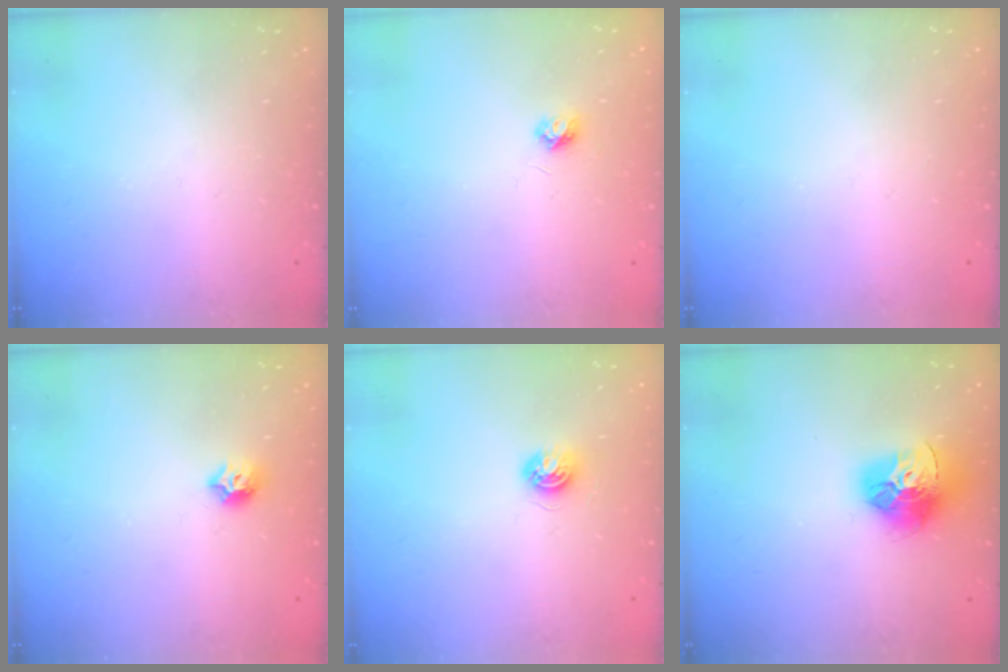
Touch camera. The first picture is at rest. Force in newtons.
{"total": 3.9, "press": 3.8, "slide": 0.5}
{"total": 0.0}
{"total": 6.7, "press": 6.6, "slide": 1.1}
{"total": 5.4, "press": 5.4, "slide": 0.5}
{"total": 15.9, "press": 15.9, "slide": 1.6}